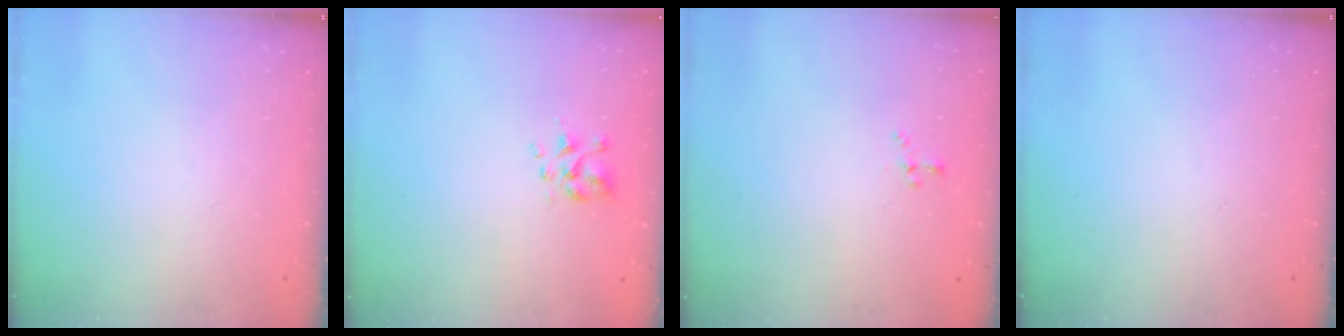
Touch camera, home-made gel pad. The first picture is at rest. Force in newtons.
{"total": 2.9, "press": 2.7, "slide": 1.1}
{"total": 0.0}
{"total": 0.0}